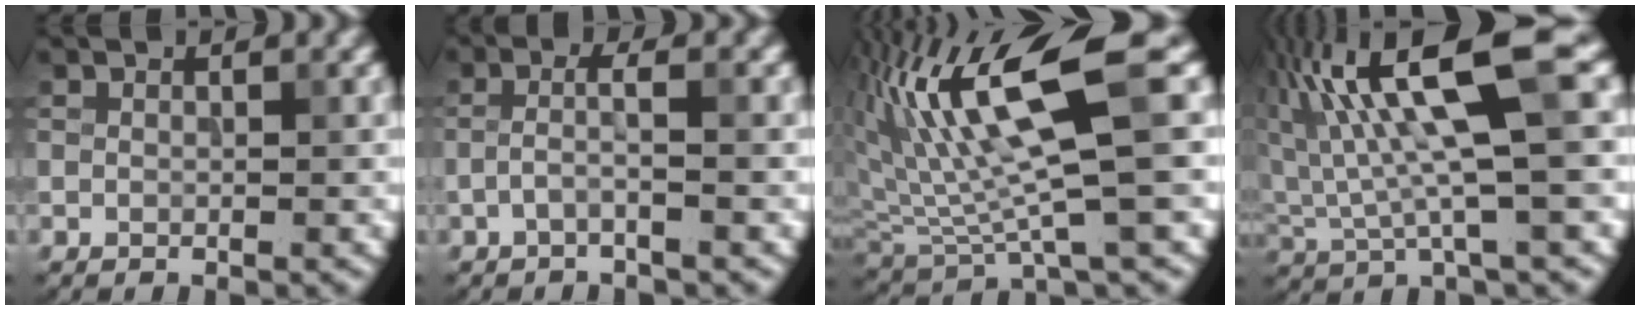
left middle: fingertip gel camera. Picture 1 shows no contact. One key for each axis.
{"total": 1.8, "fx": -0.8, "fy": 0.2, "fz": 1.7, "tx": -0.033, "ty": 0.009, "tz": -0.020}
{"total": 11.0, "fx": 3.0, "fy": 2.4, "fz": 10.3, "tx": -0.189, "ty": -0.001, "tz": 0.063}
{"total": 10.9, "fx": 3.0, "fy": 2.5, "fz": 10.2, "tx": -0.204, "ty": 0.012, "tz": 0.062}